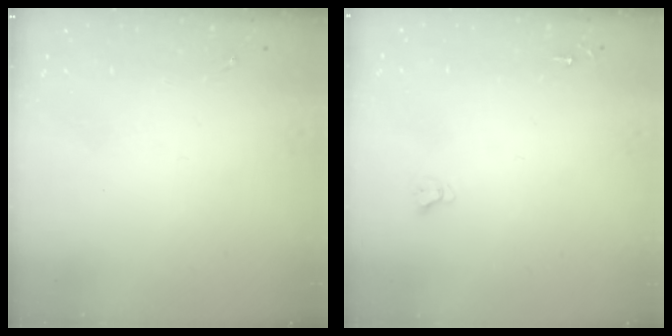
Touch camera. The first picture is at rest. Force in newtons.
{"total": 2.7, "press": 2.7, "slide": 0.2}